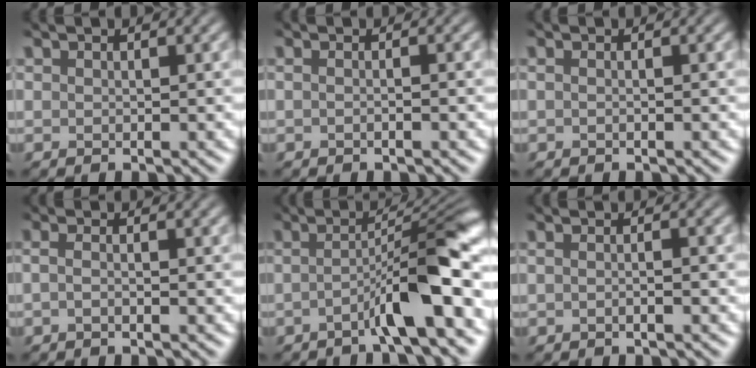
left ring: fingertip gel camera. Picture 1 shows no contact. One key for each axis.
{"total": 1.0, "fx": -0.6, "fy": 0.1, "fz": 0.8, "tx": -0.009, "ty": 0.001, "tz": -0.011}
{"total": 0.0}
{"total": 1.4, "fx": -0.9, "fy": 0.3, "fz": 1.0, "tx": -0.020, "ty": 0.001, "tz": -0.020}
{"total": 6.3, "fx": -2.7, "fy": 0.3, "fz": 5.7, "tx": -0.082, "ty": 0.016, "tz": -0.057}
{"total": 1.3, "fx": -0.9, "fy": 0.1, "fz": 0.9, "tx": -0.012, "ty": 0.002, "tz": -0.015}